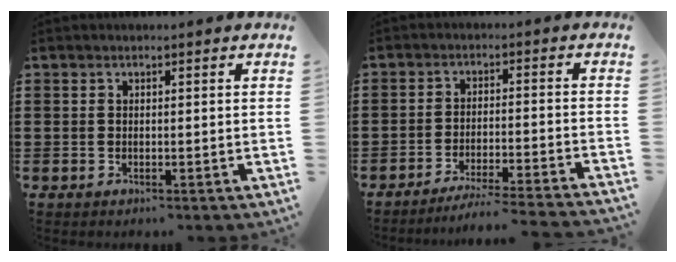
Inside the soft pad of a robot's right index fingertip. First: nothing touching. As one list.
[{"total": 4.4, "force": [-4.0, -0.7, 1.5], "torque": [-0.026, -0.011, -0.081]}]